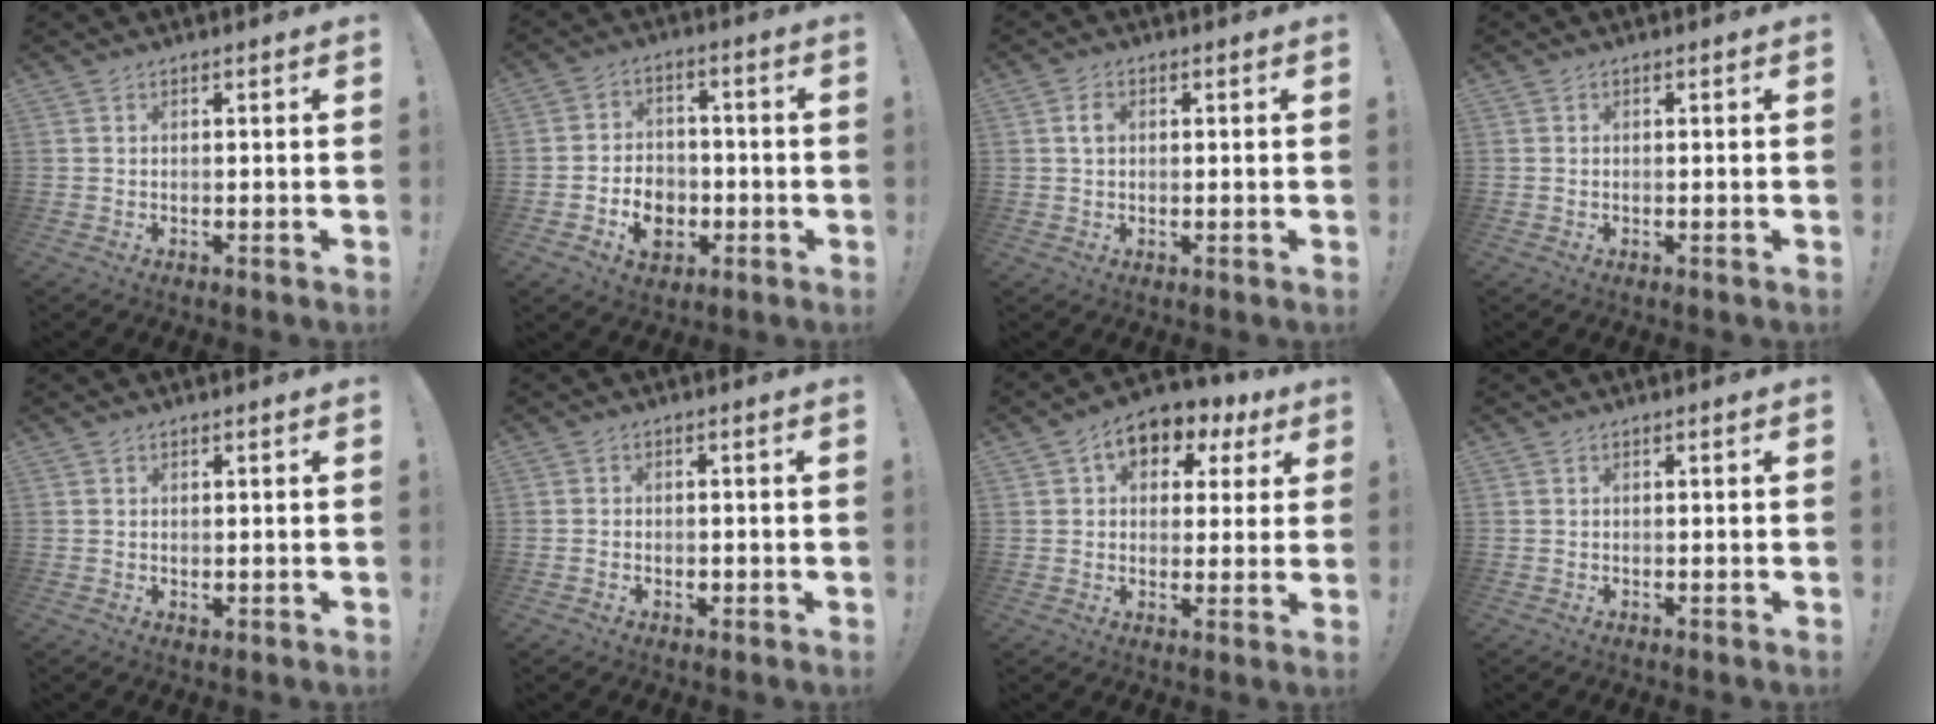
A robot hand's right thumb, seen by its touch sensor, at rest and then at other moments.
{"total": 9.4, "force": [-3.5, 7.6, 4.3], "torque": [-0.068, 0.021, -0.057]}
{"total": 3.2, "force": [0.7, 1.9, 2.4], "torque": [-0.041, 0.003, 0.011]}
{"total": 0.0}
{"total": 0.5, "force": [0.2, 0.3, 0.3], "torque": [-0.006, 0.001, 0.004]}
{"total": 1.7, "force": [-0.9, 1.3, 0.7], "torque": [-0.006, 0.001, -0.017]}
{"total": 9.1, "force": [4.1, 6.3, 5.2], "torque": [-0.068, -0.018, 0.076]}
{"total": 0.0}